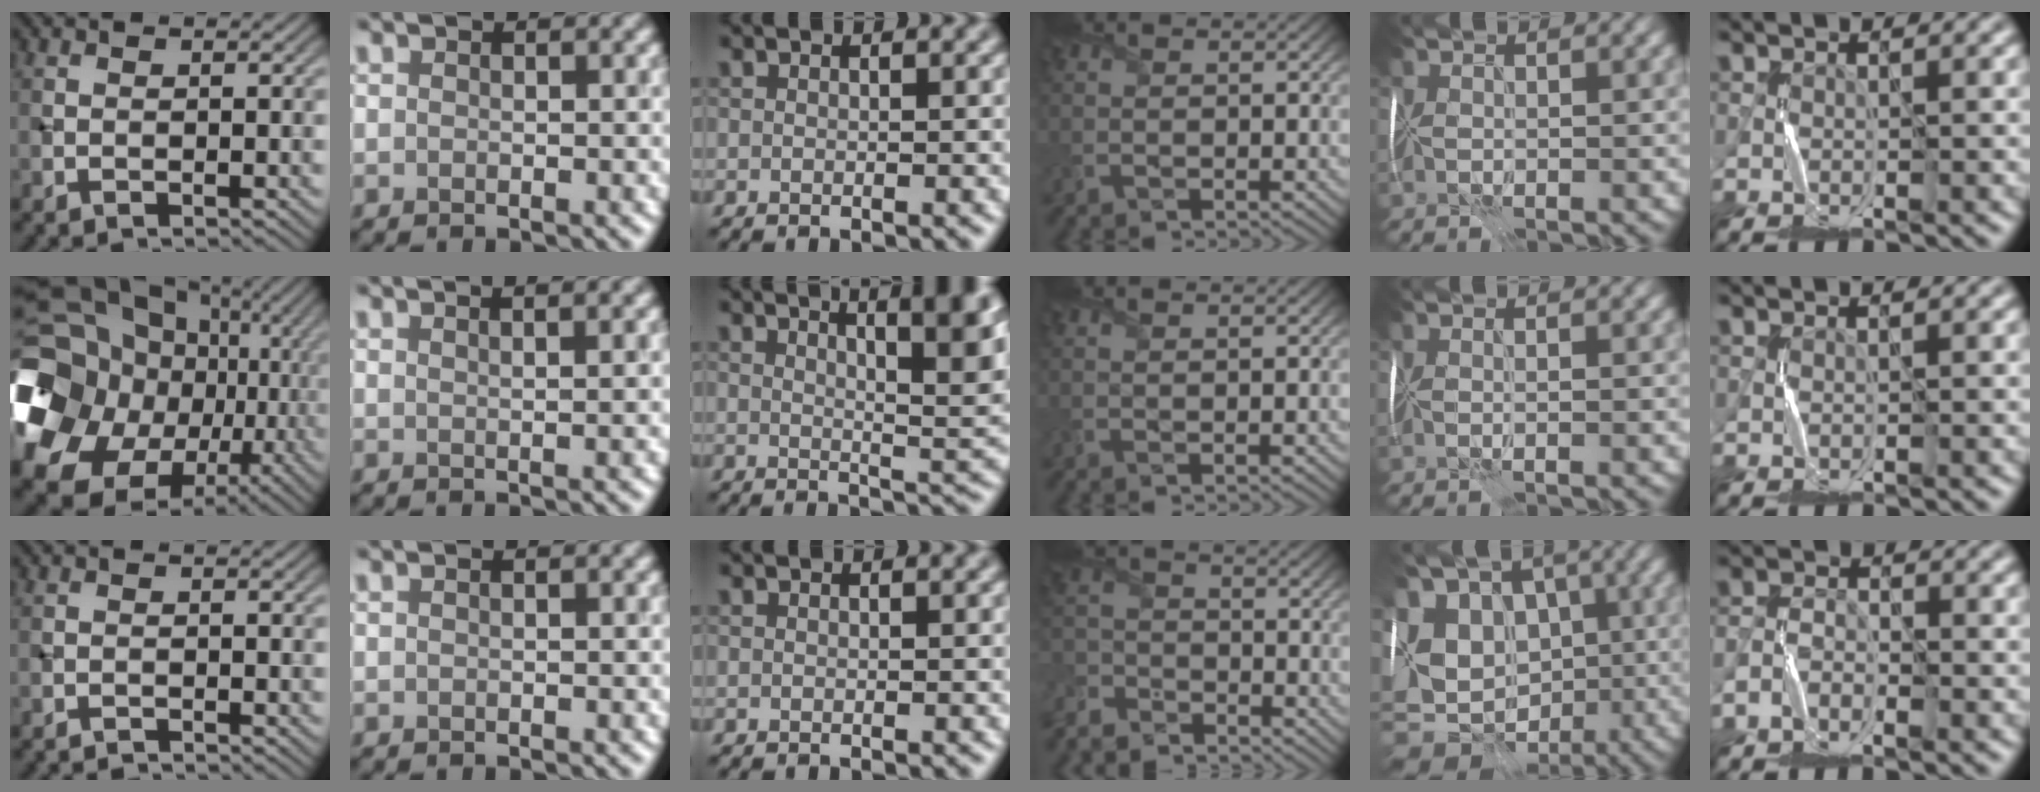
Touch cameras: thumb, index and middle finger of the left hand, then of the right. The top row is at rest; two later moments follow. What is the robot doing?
{"motion": "fold", "object": "memory foam"}